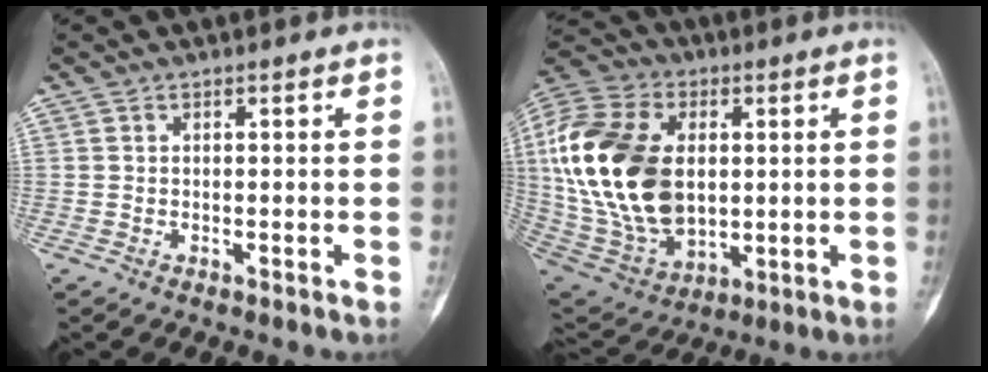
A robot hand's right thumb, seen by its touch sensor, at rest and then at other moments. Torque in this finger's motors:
{"motor_torque": [0.30, 2.32, 1.96, 0.81, 0.29]}